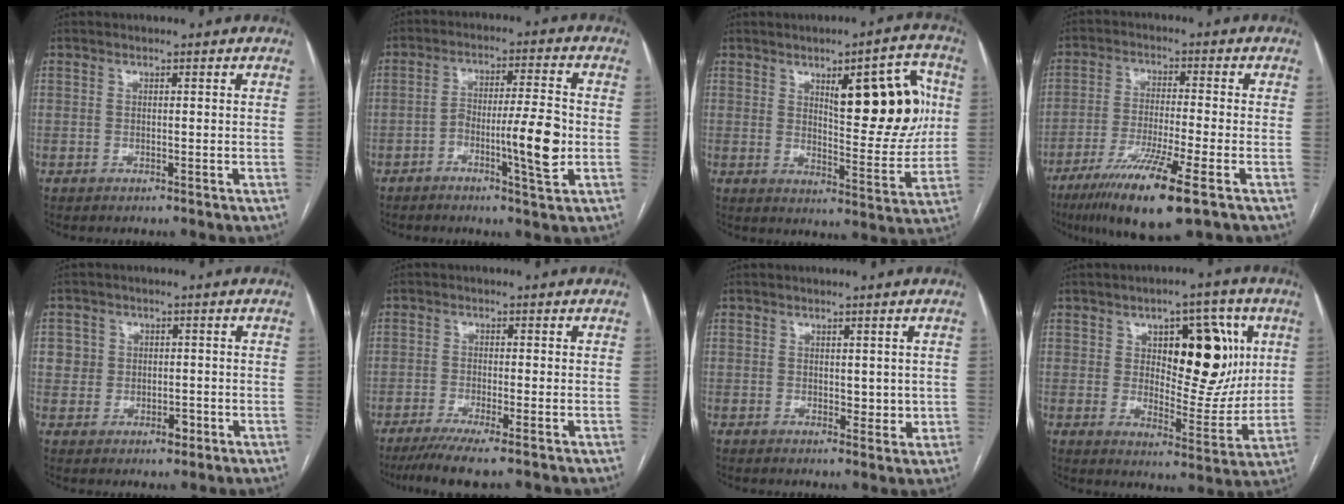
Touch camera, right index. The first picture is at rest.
{"total": 8.7, "force": [-2.5, 0.9, 8.2], "torque": [-0.136, 0.006, -0.040]}
{"total": 16.5, "force": [4.8, 6.3, 14.5], "torque": [-0.168, 0.022, 0.073]}
{"total": 12.1, "force": [-6.9, 0.2, 10.0], "torque": [-0.190, -0.033, -0.120]}
{"total": 3.9, "force": [-0.2, 3.7, 1.2], "torque": [-0.004, 0.006, 0.003]}
{"total": 6.1, "force": [-4.4, -0.2, 4.2], "torque": [-0.066, -0.014, -0.074]}
{"total": 2.7, "force": [0.6, 1.8, 1.9], "torque": [-0.019, -0.007, 0.014]}
{"total": 15.0, "force": [4.4, 6.6, 12.7], "torque": [-0.164, 0.019, 0.074]}